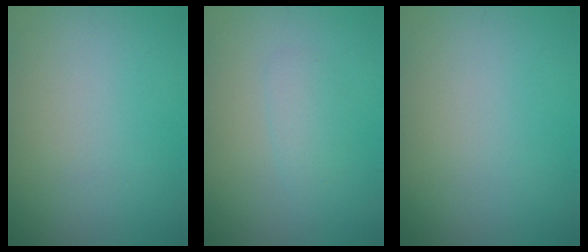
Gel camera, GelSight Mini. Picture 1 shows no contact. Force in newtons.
{"total": 1.3, "press": 1.3, "slide": 0.0}
{"total": 0.0}